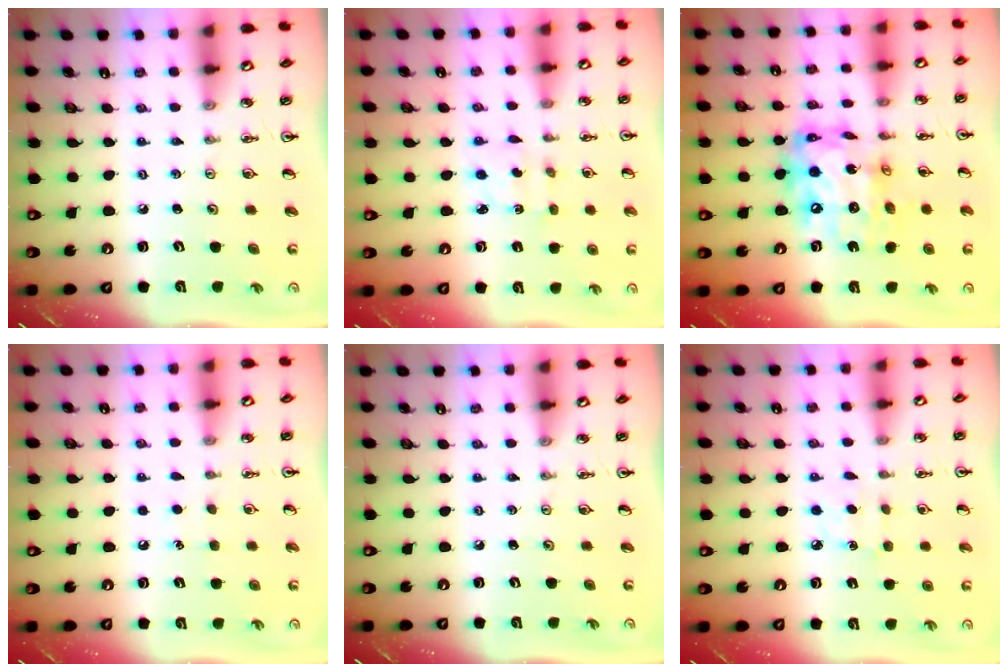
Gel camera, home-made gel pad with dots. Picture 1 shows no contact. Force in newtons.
{"total": 2.1, "press": 2.0, "slide": 0.7}
{"total": 17.1, "press": 17.1, "slide": 1.8}
{"total": 4.9, "press": 4.9, "slide": 0.6}
{"total": 0.0}
{"total": 5.0, "press": 4.9, "slide": 0.5}